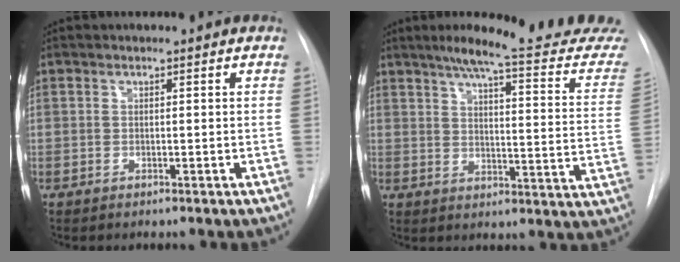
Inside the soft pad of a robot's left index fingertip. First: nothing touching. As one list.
[{"total": 21.8, "force": [19.7, 0.4, 9.3], "torque": [-0.123, -0.072, 0.236]}]